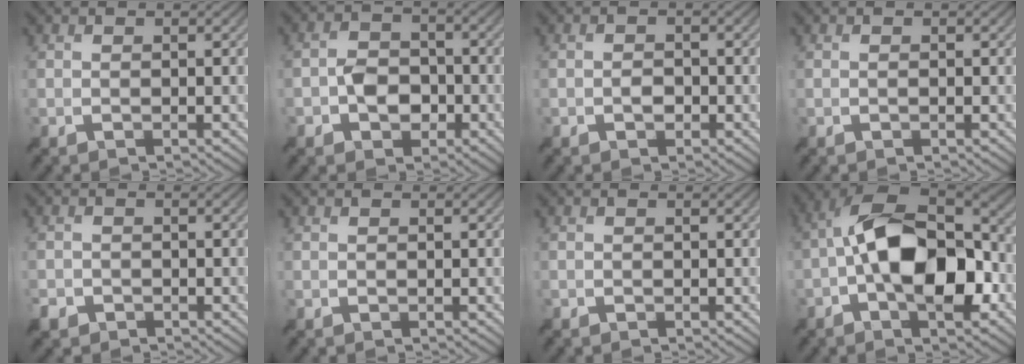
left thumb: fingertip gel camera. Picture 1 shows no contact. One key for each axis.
{"total": 4.2, "fx": -1.5, "fy": 3.0, "fz": 2.5, "tx": -0.046, "ty": 0.004, "tz": -0.034}
{"total": 1.5, "fx": -0.6, "fy": 1.0, "fz": 0.9, "tx": -0.016, "ty": 0.001, "tz": -0.013}
{"total": 0.0}
{"total": 1.9, "fx": -1.4, "fy": 1.3, "fz": 0.5, "tx": -0.014, "ty": -0.003, "tz": -0.036}
{"total": 0.0}
{"total": 0.0}
{"total": 15.6, "fx": -2.6, "fy": 7.5, "fz": 13.4, "tx": -0.229, "ty": 0.024, "tz": -0.060}